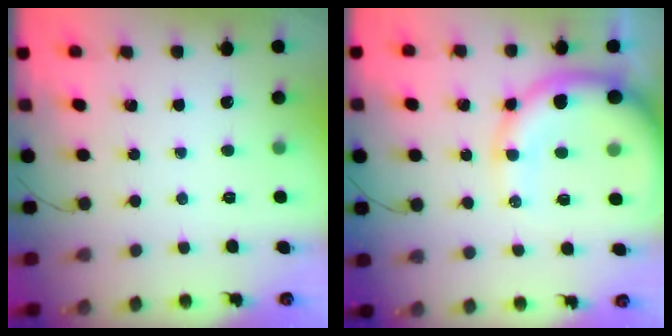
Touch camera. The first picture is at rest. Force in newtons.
{"total": 14.7, "press": 14.3, "slide": 3.3}